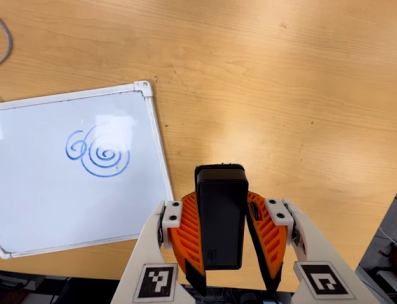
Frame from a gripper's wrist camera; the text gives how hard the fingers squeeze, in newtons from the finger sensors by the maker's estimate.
{"total": 7.8, "left": 6.5, "right": 9.2}